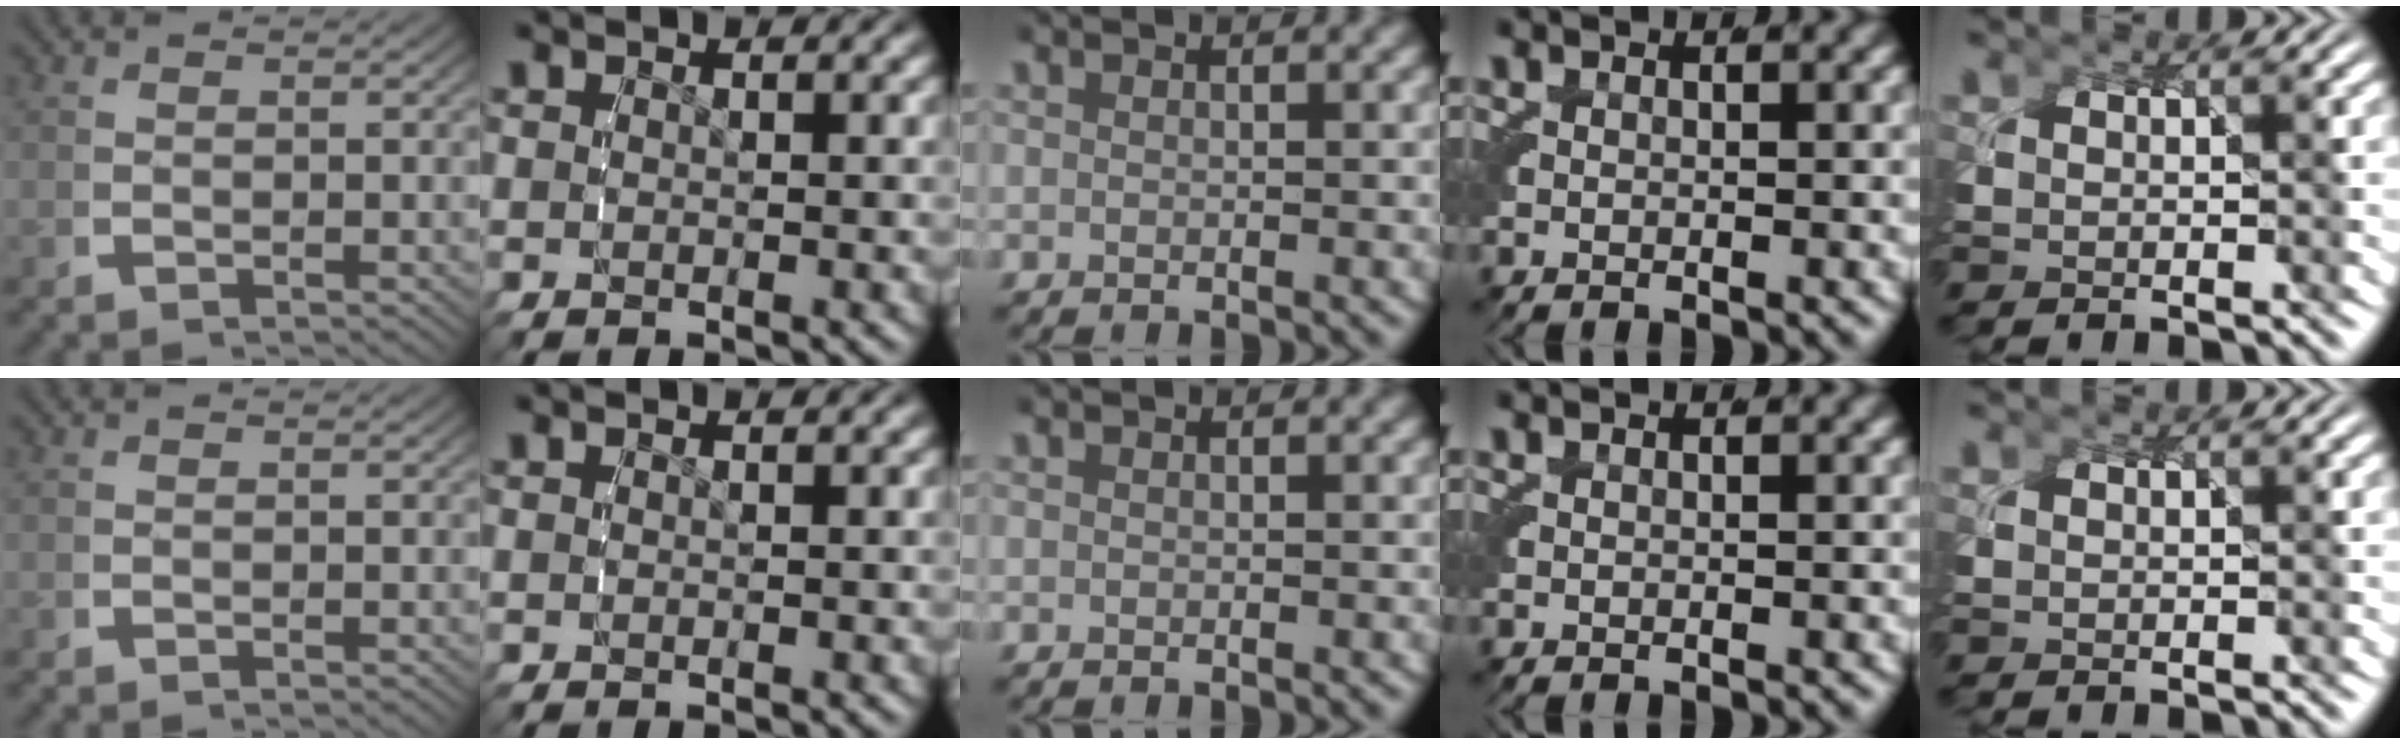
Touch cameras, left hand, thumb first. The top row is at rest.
{}